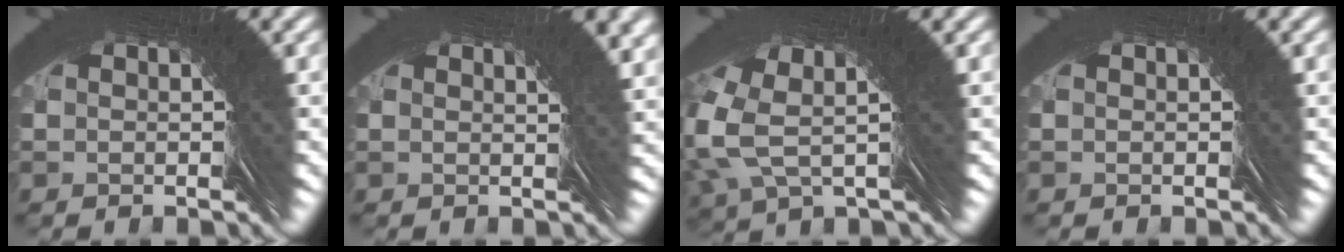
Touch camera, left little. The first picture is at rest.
{"total": 4.7, "force": [0.7, -4.1, -2.2], "torque": [0.047, 0.030, 0.005]}
{"total": 4.8, "force": [4.0, 0.3, 2.7], "torque": [-0.056, 0.050, 0.039]}
{"total": 0.0}